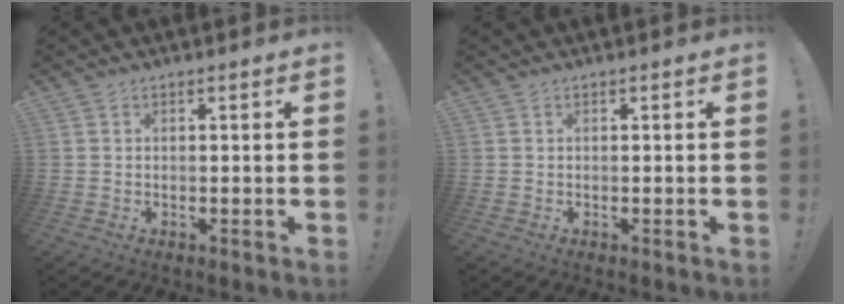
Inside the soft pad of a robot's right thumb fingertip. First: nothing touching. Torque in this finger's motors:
{"motor_torque": [-0.11, -0.02, 0.00, 0.00, 0.00]}